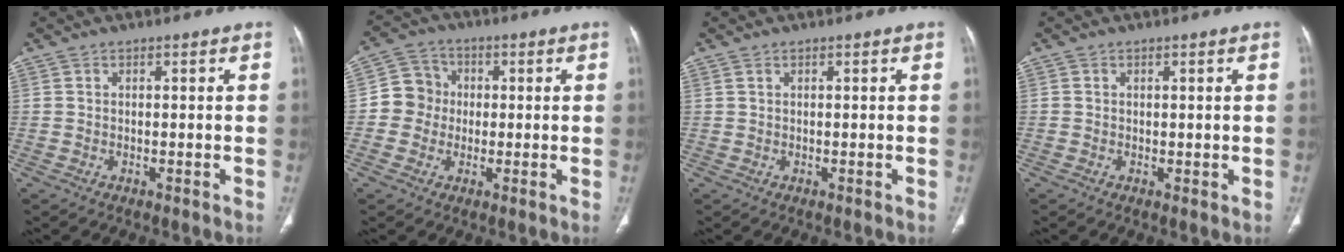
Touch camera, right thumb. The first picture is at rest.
{"total": 6.7, "force": [-0.3, 6.4, 1.9], "torque": [-0.005, 0.016, -0.017]}
{"total": 0.0}
{"total": 0.0}